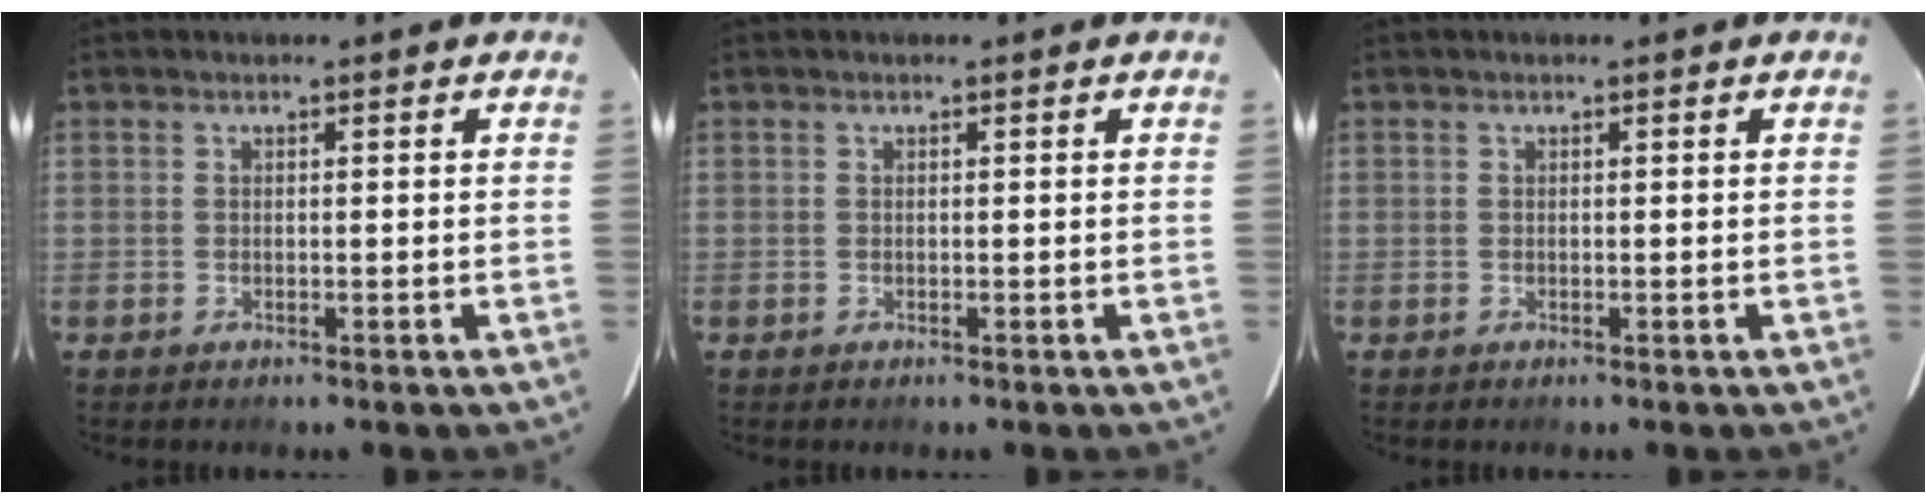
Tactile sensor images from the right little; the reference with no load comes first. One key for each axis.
{"total": 0.0}
{"total": 0.0}